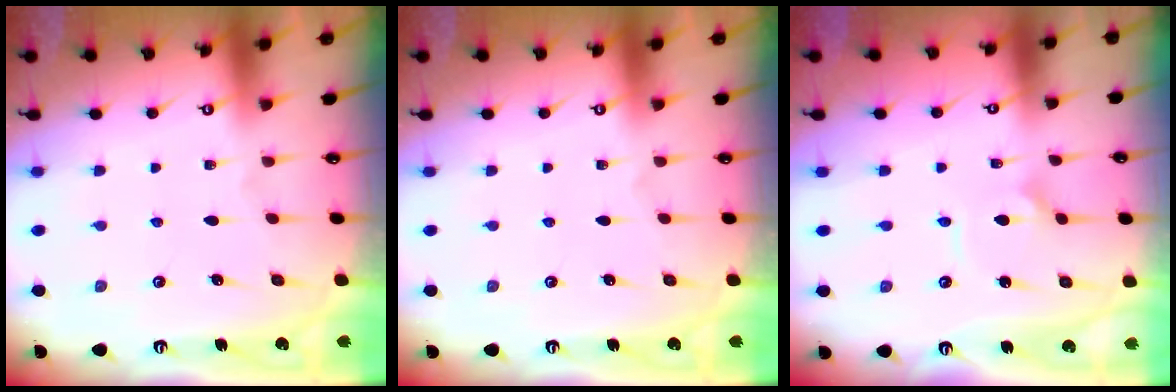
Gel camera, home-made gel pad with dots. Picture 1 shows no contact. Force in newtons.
{"total": 0.0}
{"total": 2.7, "press": 2.7, "slide": 0.2}